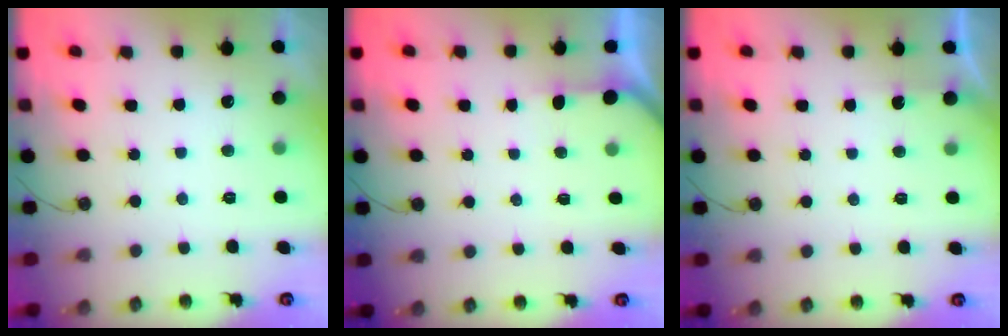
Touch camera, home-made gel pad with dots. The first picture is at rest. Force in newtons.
{"total": 2.4, "press": 2.4, "slide": 0.3}
{"total": 1.5, "press": 1.4, "slide": 0.3}